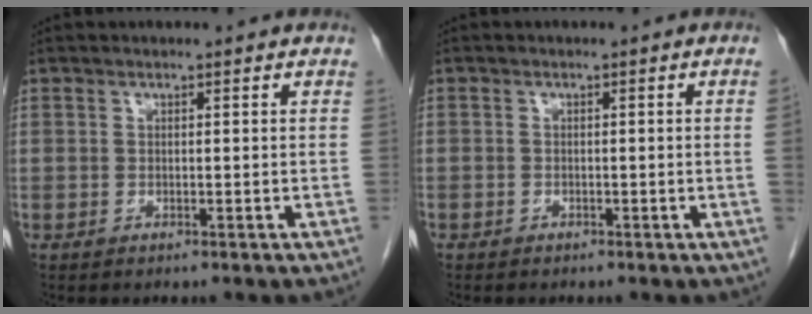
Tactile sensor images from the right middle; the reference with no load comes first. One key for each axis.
{"total": 0.9, "fx": -0.3, "fy": -0.2, "fz": 0.8, "tx": -0.014, "ty": 0.003, "tz": -0.006}